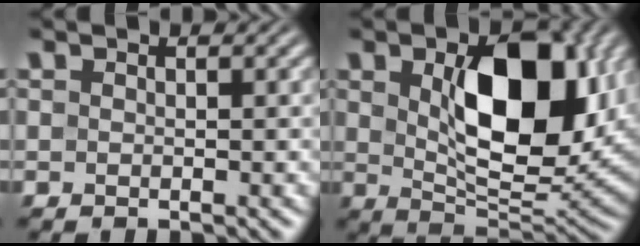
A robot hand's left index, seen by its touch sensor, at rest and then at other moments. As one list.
[{"total": 11.1, "force": [2.1, 6.1, 9.0], "torque": [-0.143, -0.009, 0.042]}]